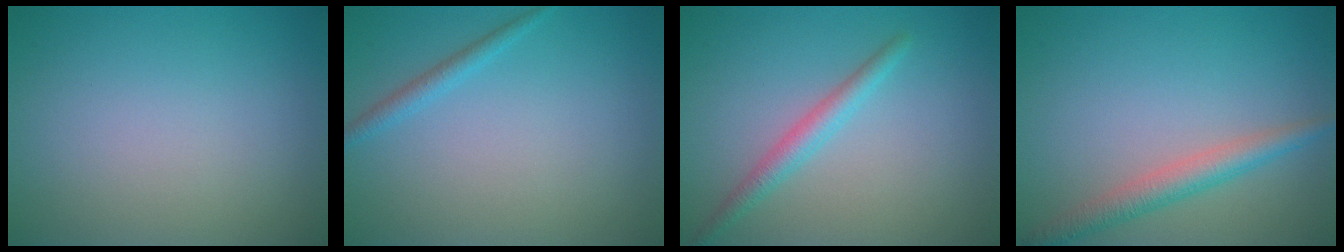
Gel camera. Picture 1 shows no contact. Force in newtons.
{"total": 1.3, "press": 1.3, "slide": 0.1}
{"total": 2.2, "press": 2.2, "slide": 0.1}
{"total": 2.9, "press": 2.9, "slide": 0.1}